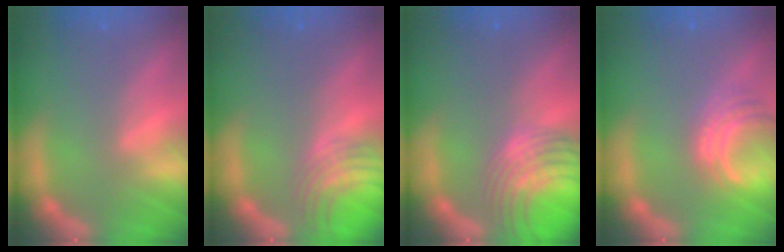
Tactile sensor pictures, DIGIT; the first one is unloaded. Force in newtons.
{"total": 5.5}
{"total": 10.1}
{"total": 4.5}